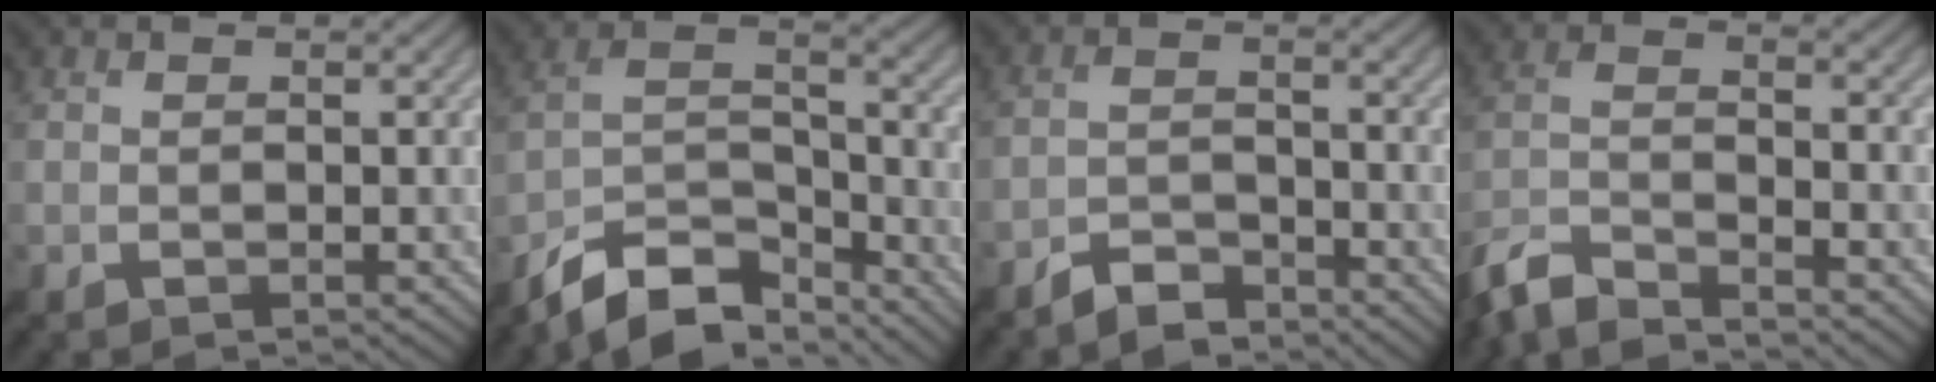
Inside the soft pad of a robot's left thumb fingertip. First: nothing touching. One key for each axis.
{"total": 11.1, "fx": -9.3, "fy": 3.4, "fz": 4.8, "tx": -0.088, "ty": 0.006, "tz": -0.183}
{"total": 4.0, "fx": -3.6, "fy": 1.3, "fz": 1.1, "tx": -0.018, "ty": 0.000, "tz": -0.075}
{"total": 8.6, "fx": -7.6, "fy": 1.7, "fz": 3.6, "tx": -0.073, "ty": -0.009, "tz": -0.157}